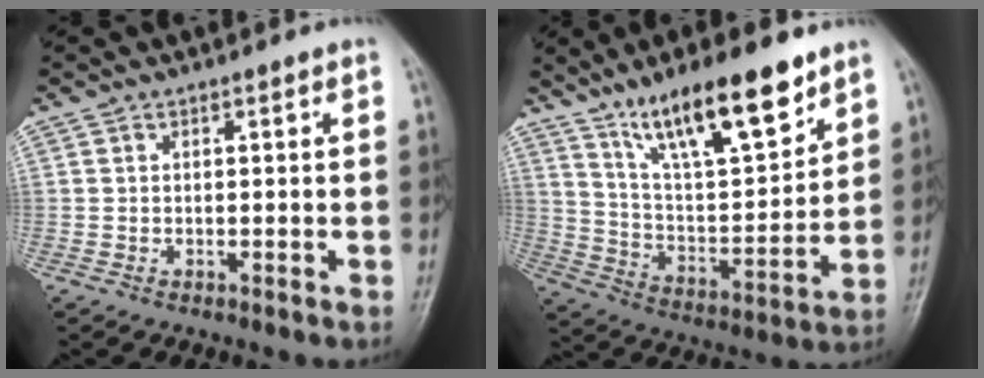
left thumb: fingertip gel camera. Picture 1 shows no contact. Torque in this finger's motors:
{"motor_torque": [1.75, 1.77, 1.46, -1.31, 0.38]}